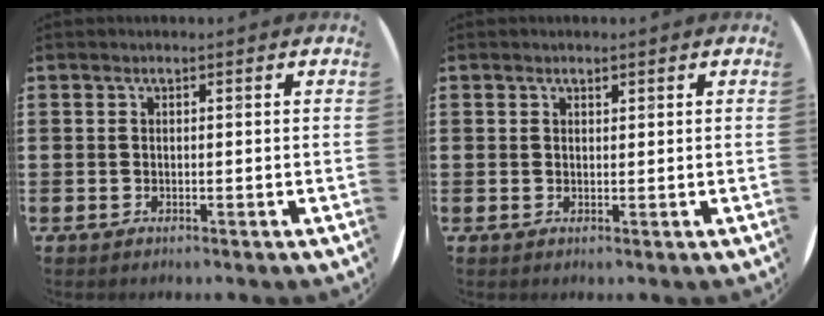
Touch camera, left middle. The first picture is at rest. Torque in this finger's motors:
{"motor_torque": [-0.29, 0.04, -0.06, -0.02]}